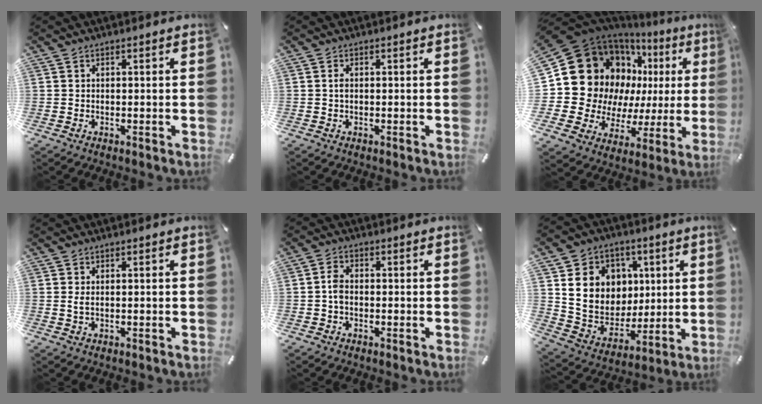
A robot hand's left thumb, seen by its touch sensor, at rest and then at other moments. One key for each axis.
{"total": 1.1, "fx": 0.0, "fy": 0.4, "fz": 1.0, "tx": -0.019, "ty": 0.002, "tz": -0.001}
{"total": 22.9, "fx": 7.0, "fy": 17.9, "fz": 12.5, "tx": -0.218, "ty": -0.053, "tz": 0.159}
{"total": 1.5, "fx": 0.2, "fy": 0.4, "fz": 1.4, "tx": -0.028, "ty": -0.001, "tz": 0.004}
{"total": 3.0, "fx": -0.4, "fy": 1.8, "fz": 2.3, "tx": -0.043, "ty": 0.005, "tz": -0.006}
{"total": 14.0, "fx": 4.0, "fy": 12.7, "fz": 4.4, "tx": -0.073, "ty": -0.019, "tz": 0.089}